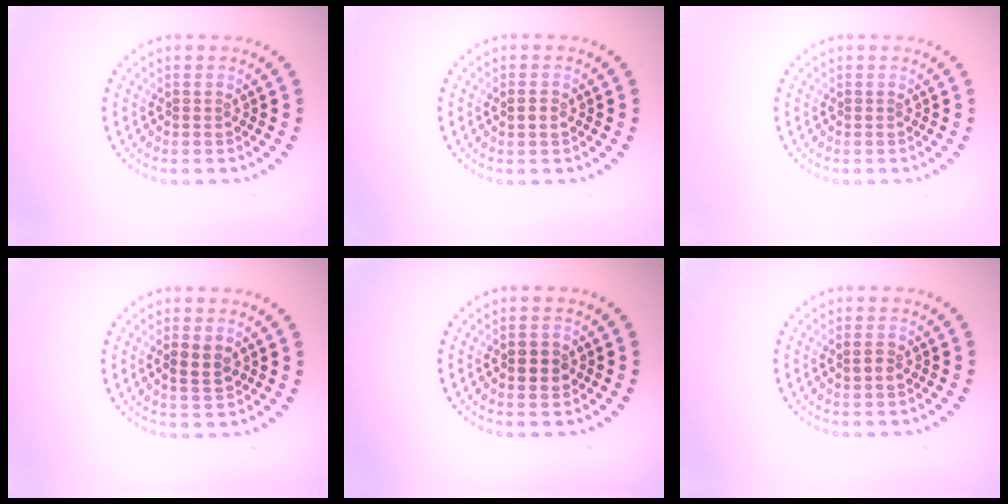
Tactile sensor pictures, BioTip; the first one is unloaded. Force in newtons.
{"total": 1.1, "press": 1.0, "slide": 0.2}
{"total": 0.0}
{"total": 2.3, "press": 2.3, "slide": 0.4}
{"total": 1.9, "press": 1.9, "slide": 0.2}
{"total": 1.2, "press": 1.2, "slide": 0.2}